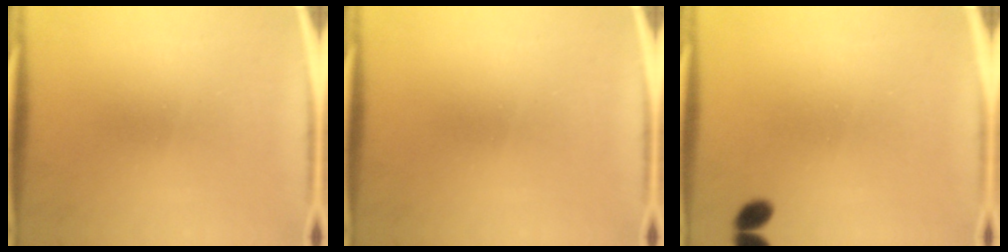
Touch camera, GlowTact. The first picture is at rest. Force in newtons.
{"total": 0.0}
{"total": 2.1}